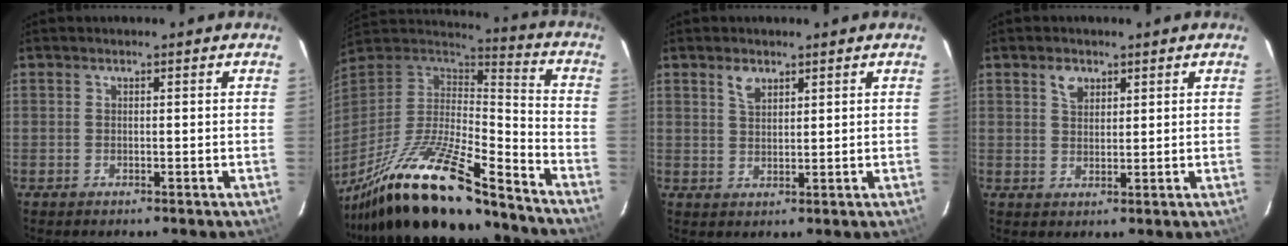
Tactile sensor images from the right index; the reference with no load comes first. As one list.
[{"total": 25.1, "force": [-18.5, 5.4, 16.0], "torque": [-0.304, -0.040, -0.319]}, {"total": 2.9, "force": [1.9, 1.6, 1.5], "torque": [-0.027, 0.004, 0.037]}, {"total": 3.1, "force": [1.8, 2.0, 1.5], "torque": [-0.021, 0.009, 0.034]}]